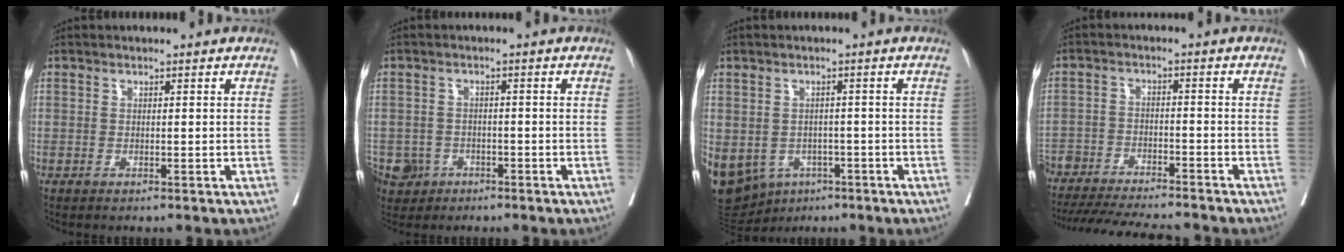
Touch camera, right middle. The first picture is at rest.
{"total": 5.6, "force": [-3.2, 4.5, 1.2], "torque": [-0.021, 0.005, -0.048]}
{"total": 26.3, "force": [-10.7, 21.0, 11.5], "torque": [-0.392, -0.014, -0.146]}
{"total": 18.9, "force": [-17.0, 2.8, 7.6], "torque": [-0.168, -0.029, -0.254]}